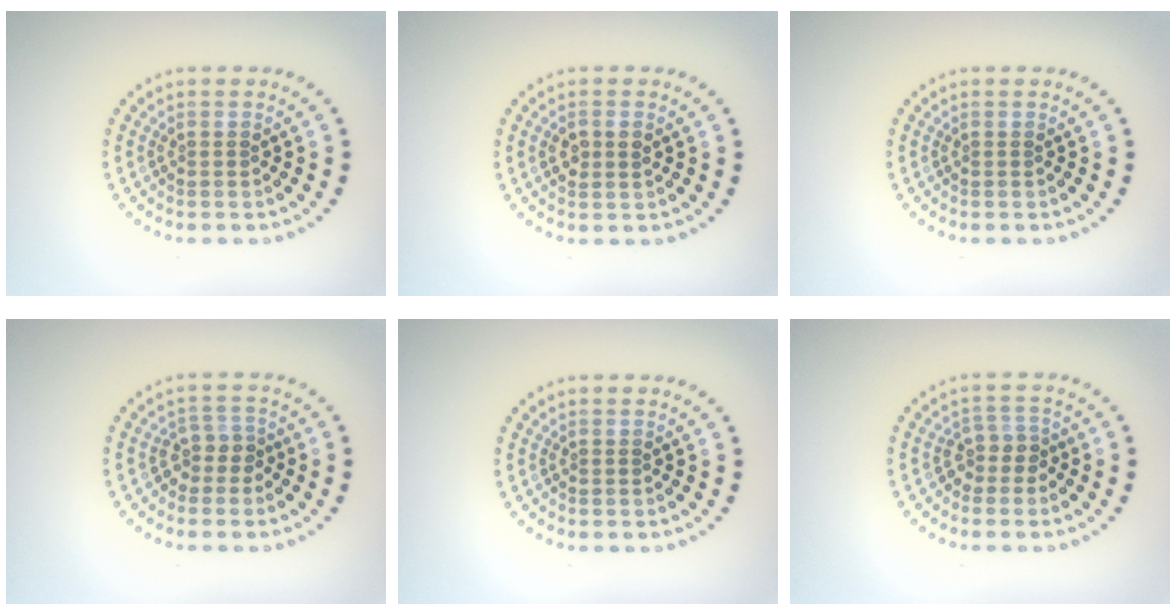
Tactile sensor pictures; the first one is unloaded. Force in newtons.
{"total": 1.6, "press": 1.5, "slide": 0.3}
{"total": 0.0}
{"total": 1.9, "press": 1.5, "slide": 1.1}
{"total": 0.0}
{"total": 1.9, "press": 1.5, "slide": 1.1}